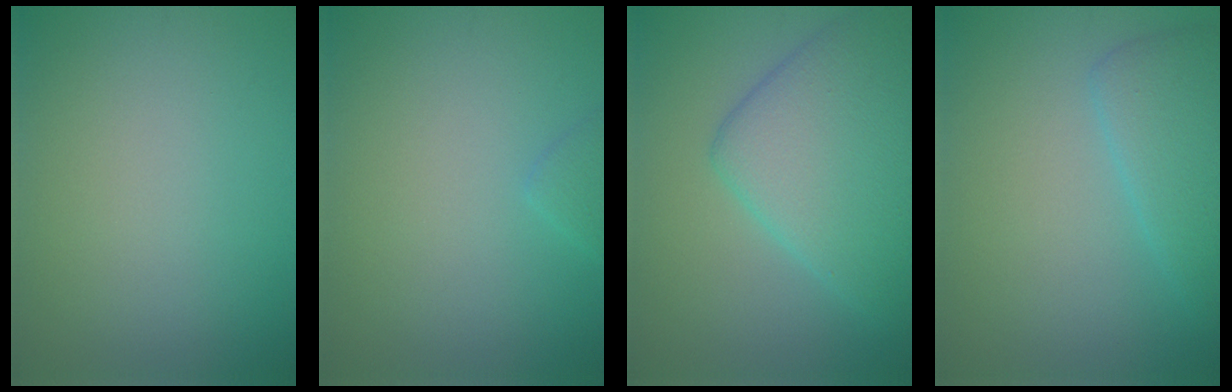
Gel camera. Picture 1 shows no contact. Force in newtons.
{"total": 1.0, "press": 1.0, "slide": 0.1}
{"total": 8.3, "press": 8.3, "slide": 0.2}
{"total": 3.5, "press": 3.5, "slide": 0.1}